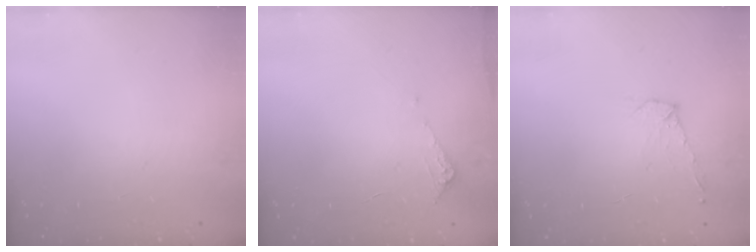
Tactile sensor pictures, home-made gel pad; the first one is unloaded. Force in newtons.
{"total": 4.1, "press": 4.1, "slide": 0.5}
{"total": 6.6, "press": 6.6, "slide": 0.6}